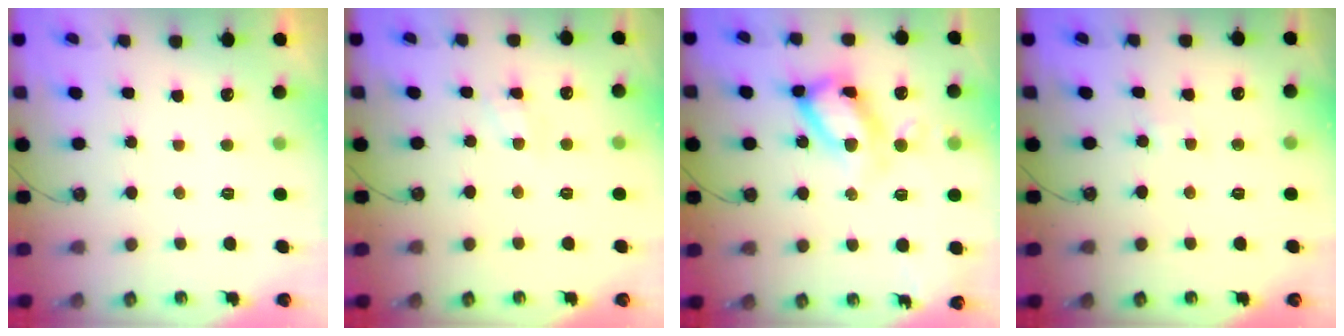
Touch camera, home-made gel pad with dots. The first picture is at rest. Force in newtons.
{"total": 4.2, "press": 4.2, "slide": 0.1}
{"total": 18.4, "press": 18.3, "slide": 1.7}
{"total": 2.8, "press": 2.7, "slide": 0.4}